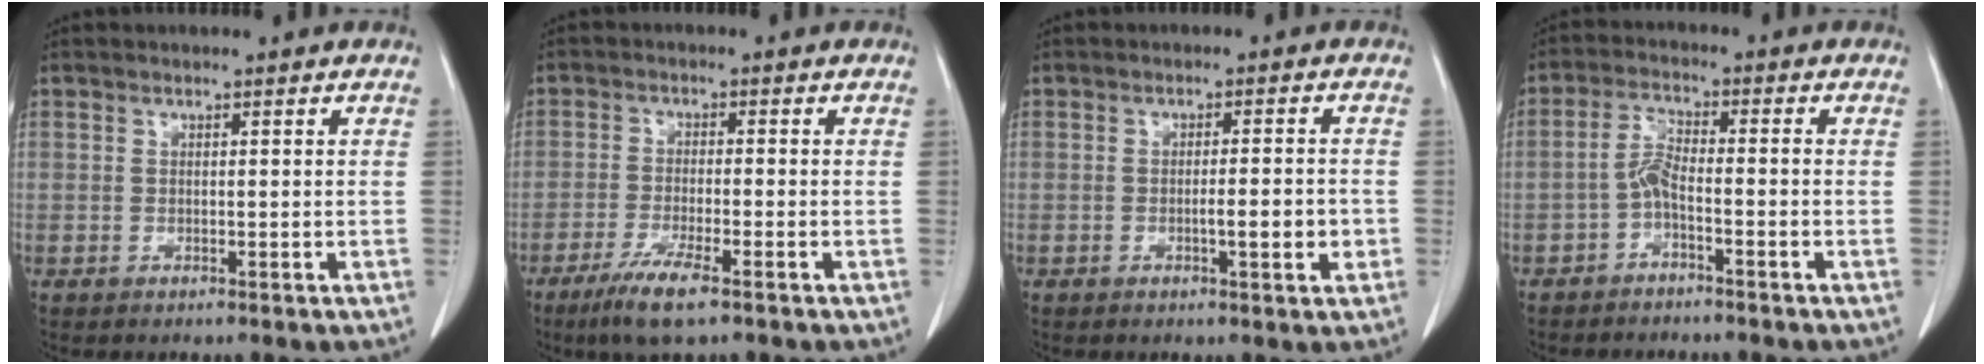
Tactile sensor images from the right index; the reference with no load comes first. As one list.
[{"total": 6.3, "force": [-4.1, 0.4, 4.8], "torque": [-0.099, -0.017, -0.074]}, {"total": 4.1, "force": [-1.1, 0.6, 3.9], "torque": [-0.061, -0.001, -0.014]}, {"total": 3.6, "force": [-1.8, 0.6, 3.0], "torque": [-0.065, 0.010, -0.038]}]